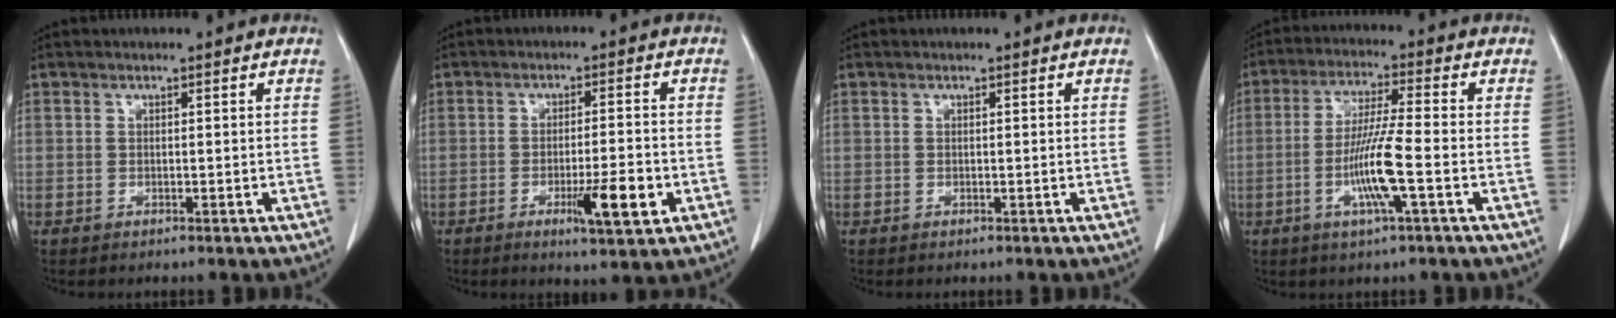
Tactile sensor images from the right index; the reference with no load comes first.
{"total": 7.4, "force": [-2.9, 0.9, 6.7], "torque": [-0.105, -0.009, -0.040]}
{"total": 0.0}
{"total": 9.1, "force": [-2.8, -0.3, 8.7], "torque": [-0.170, -0.009, -0.056]}